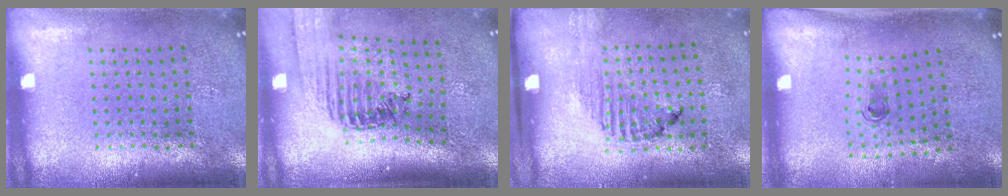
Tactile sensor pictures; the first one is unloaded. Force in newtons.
{"total": 1.5, "press": 1.4, "slide": 0.3}
{"total": 1.5, "press": 1.2, "slide": 0.8}
{"total": 0.6, "press": 0.3, "slide": 0.5}